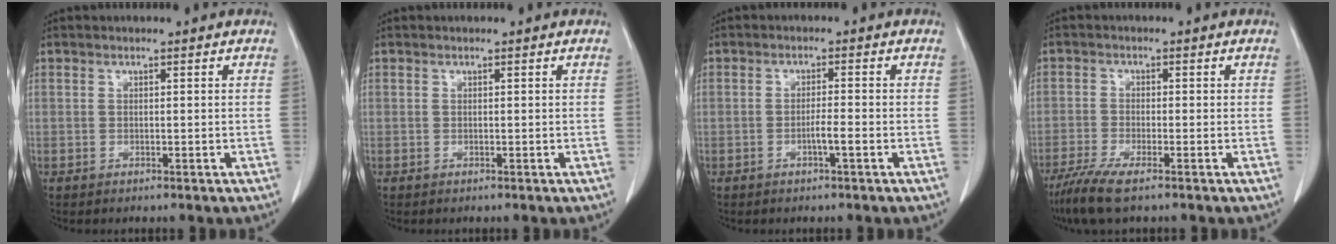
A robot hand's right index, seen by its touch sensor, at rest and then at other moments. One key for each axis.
{"total": 0.0}
{"total": 2.2, "fx": -0.9, "fy": -0.1, "fz": 2.0, "tx": -0.033, "ty": 0.001, "tz": -0.018}
{"total": 5.9, "fx": -4.1, "fy": 0.6, "fz": 4.2, "tx": -0.083, "ty": -0.017, "tz": -0.075}